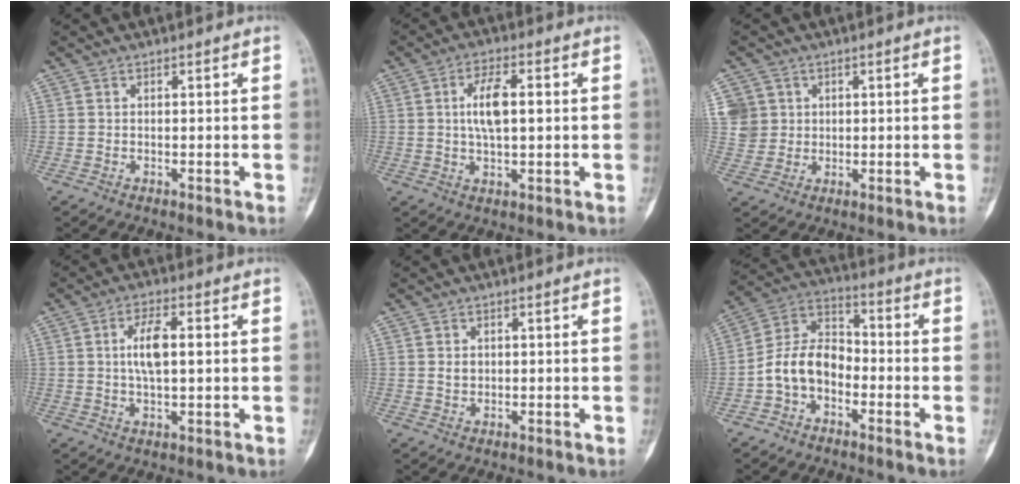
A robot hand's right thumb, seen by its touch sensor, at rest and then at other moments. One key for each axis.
{"total": 7.6, "fx": 1.0, "fy": 3.1, "fz": 6.8, "tx": -0.122, "ty": 0.004, "tz": 0.014}
{"total": 5.2, "fx": 1.7, "fy": 4.9, "fz": 0.7, "tx": 0.010, "ty": -0.003, "tz": 0.034}
{"total": 7.0, "fx": 1.0, "fy": 2.8, "fz": 6.4, "tx": -0.116, "ty": 0.004, "tz": 0.013}
{"total": 1.7, "fx": 0.3, "fy": 1.4, "fz": 1.0, "tx": -0.012, "ty": 0.000, "tz": 0.008}
{"total": 10.3, "fx": -3.4, "fy": 7.3, "fz": 6.5, "tx": -0.108, "ty": 0.047, "tz": -0.077}